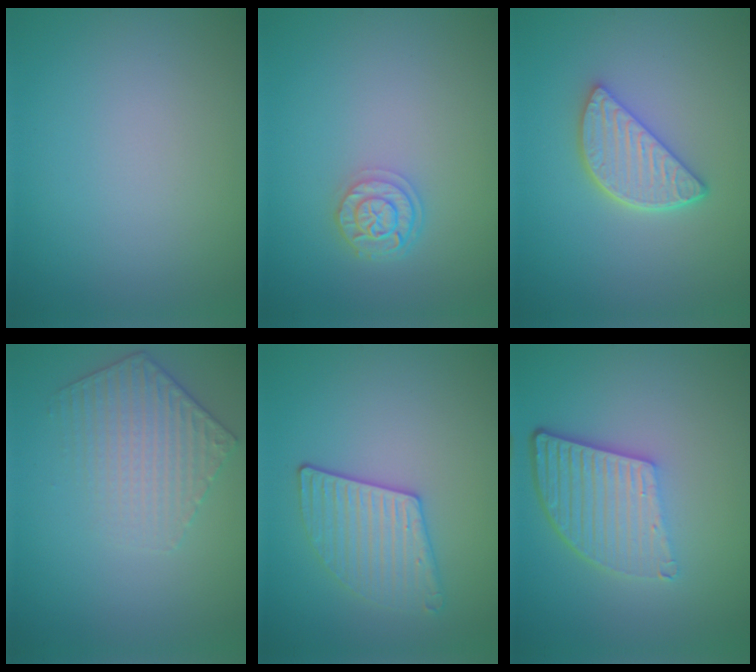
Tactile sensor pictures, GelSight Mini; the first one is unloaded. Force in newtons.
{"total": 2.3, "press": 1.9, "slide": 1.3}
{"total": 3.9, "press": 3.2, "slide": 2.2}
{"total": 3.3, "press": 3.1, "slide": 1.4}
{"total": 2.9, "press": 2.9, "slide": 0.6}
{"total": 5.5, "press": 4.0, "slide": 3.8}